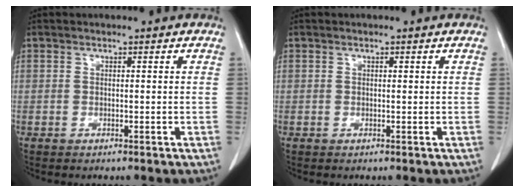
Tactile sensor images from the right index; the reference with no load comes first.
{"total": 0.0}